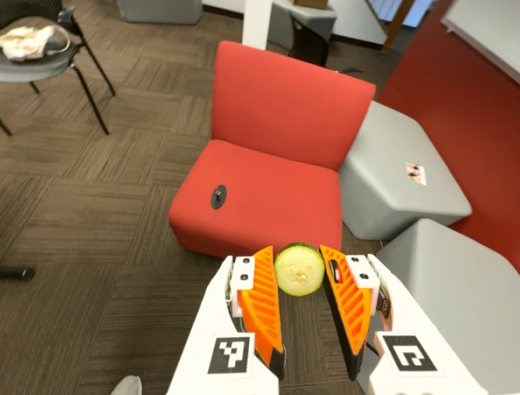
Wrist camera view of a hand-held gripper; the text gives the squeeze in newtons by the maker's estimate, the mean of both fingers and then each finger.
{"total": 8.1, "left": 7.8, "right": 8.3}